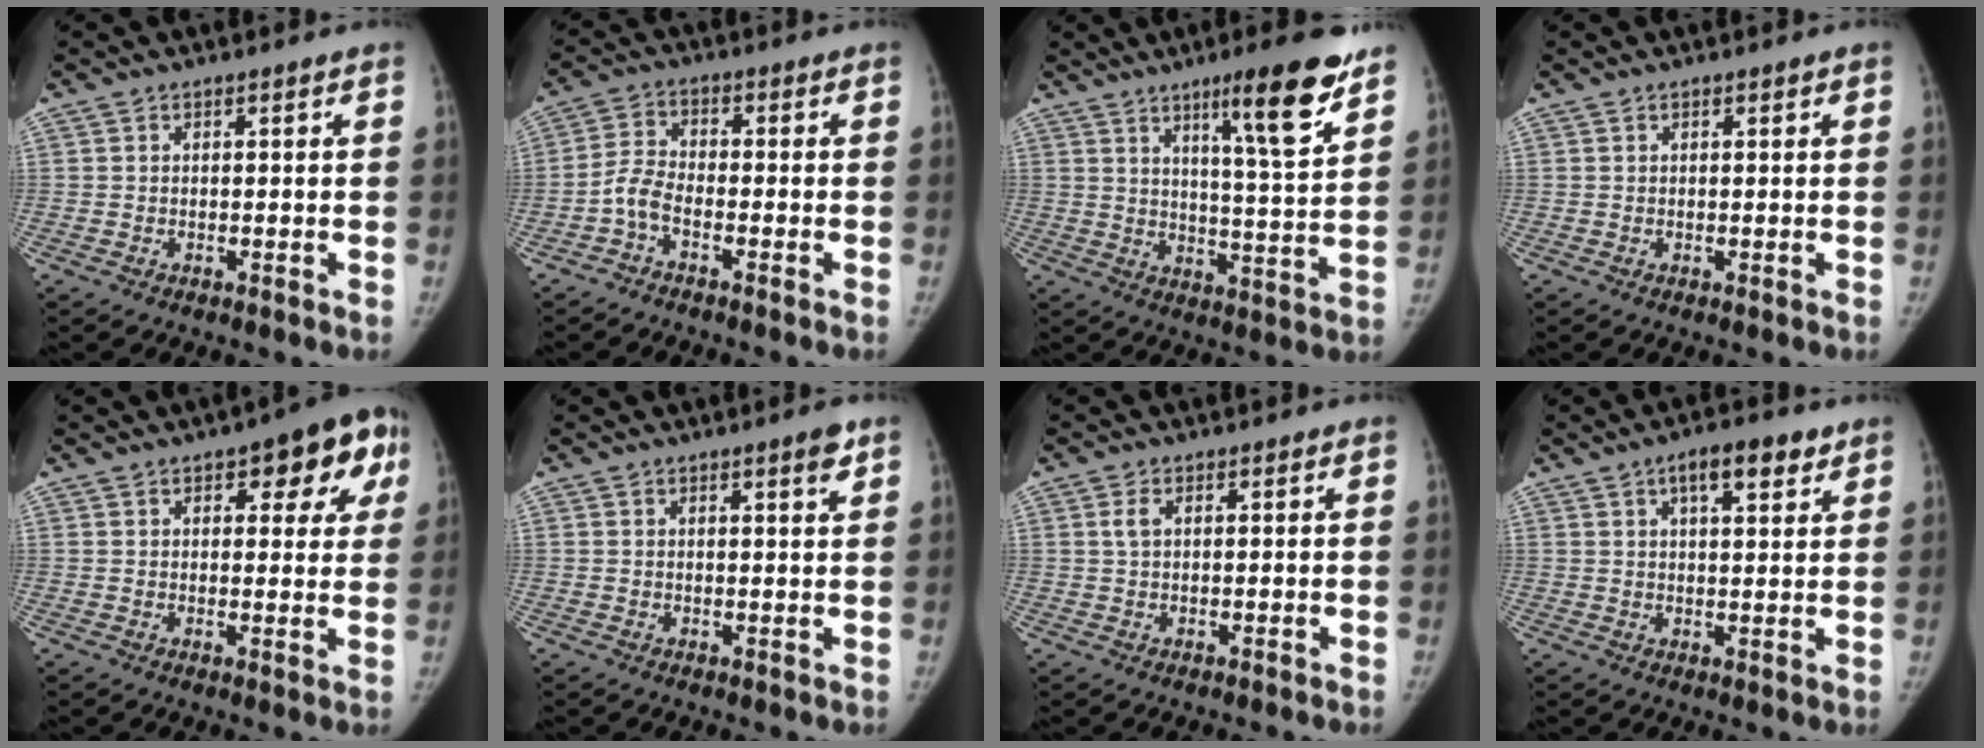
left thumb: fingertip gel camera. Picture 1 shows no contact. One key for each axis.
{"total": 4.3, "fx": -2.5, "fy": 1.9, "fz": 2.9, "tx": -0.062, "ty": 0.018, "tz": -0.059}
{"total": 14.4, "fx": 8.9, "fy": 1.7, "fz": 11.2, "tx": -0.150, "ty": -0.054, "tz": 0.136}
{"total": 0.6, "fx": 0.4, "fy": 0.2, "fz": 0.4, "tx": -0.006, "ty": 0.000, "tz": 0.004}
{"total": 11.7, "fx": 5.1, "fy": 5.1, "fz": 9.2, "tx": -0.063, "ty": 0.000, "tz": 0.053}
{"total": 2.5, "fx": 1.6, "fy": 0.4, "fz": 1.9, "tx": -0.024, "ty": -0.009, "tz": 0.021}
{"total": 2.4, "fx": 0.8, "fy": 1.3, "fz": 1.9, "tx": -0.041, "ty": 0.005, "tz": 0.017}
{"total": 7.3, "fx": 4.0, "fy": 2.7, "fz": 5.5, "tx": -0.066, "ty": -0.011, "tz": 0.058}